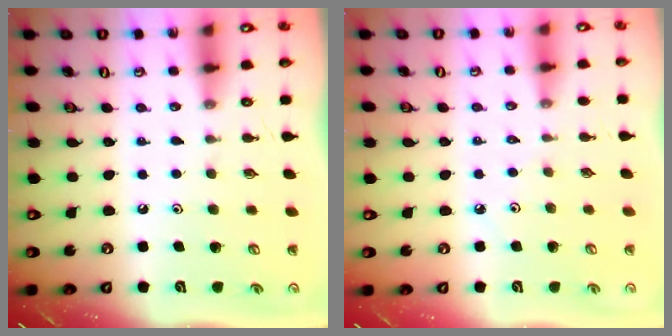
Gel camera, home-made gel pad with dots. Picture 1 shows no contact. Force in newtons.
{"total": 3.3, "press": 3.3, "slide": 0.5}